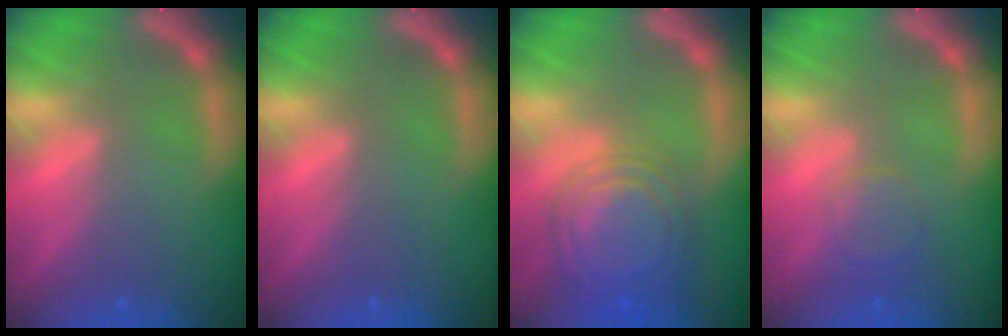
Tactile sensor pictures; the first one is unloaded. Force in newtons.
{"total": 0.0}
{"total": 10.0}
{"total": 2.4}